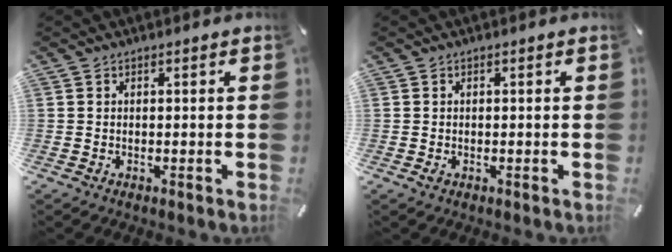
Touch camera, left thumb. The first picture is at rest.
{"total": 0.7, "force": [-0.2, 0.5, 0.5], "torque": [-0.009, -0.001, -0.004]}